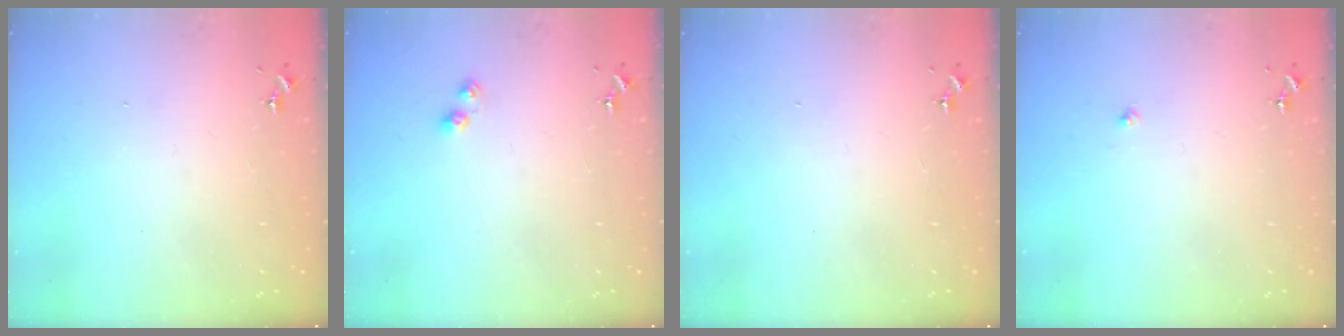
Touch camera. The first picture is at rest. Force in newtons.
{"total": 4.3, "press": 4.3, "slide": 0.6}
{"total": 0.0}
{"total": 2.0, "press": 2.0, "slide": 0.2}